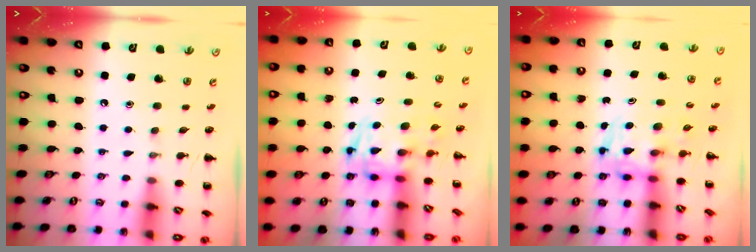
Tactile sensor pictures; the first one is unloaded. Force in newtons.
{"total": 2.8, "press": 2.8, "slide": 0.5}
{"total": 3.6, "press": 3.5, "slide": 0.6}